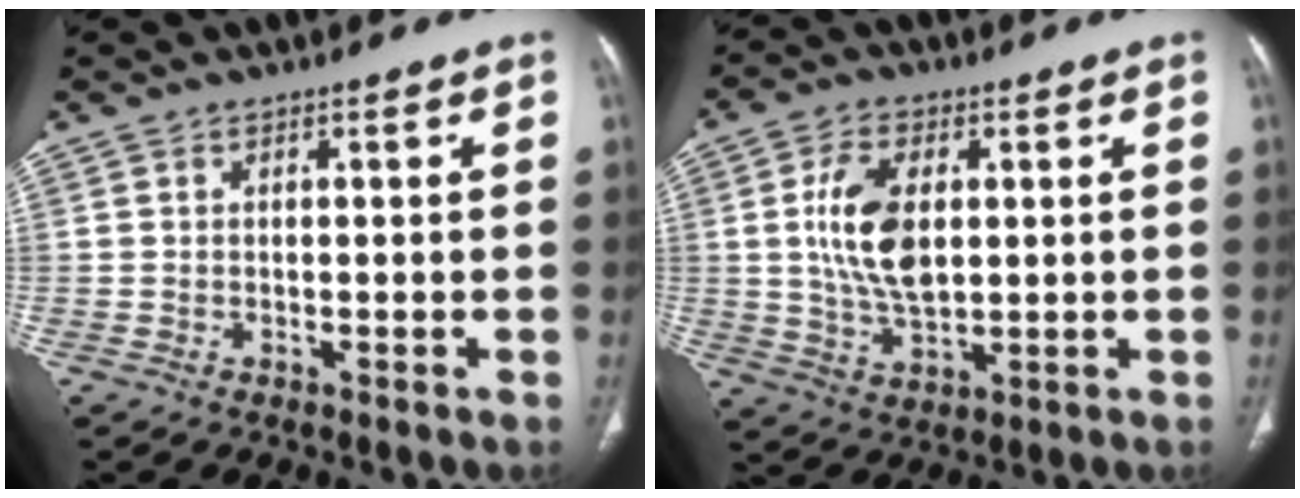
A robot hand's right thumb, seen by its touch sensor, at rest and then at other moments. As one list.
[{"total": 11.4, "force": [1.7, 6.4, 9.3], "torque": [-0.172, -0.008, 0.039]}]